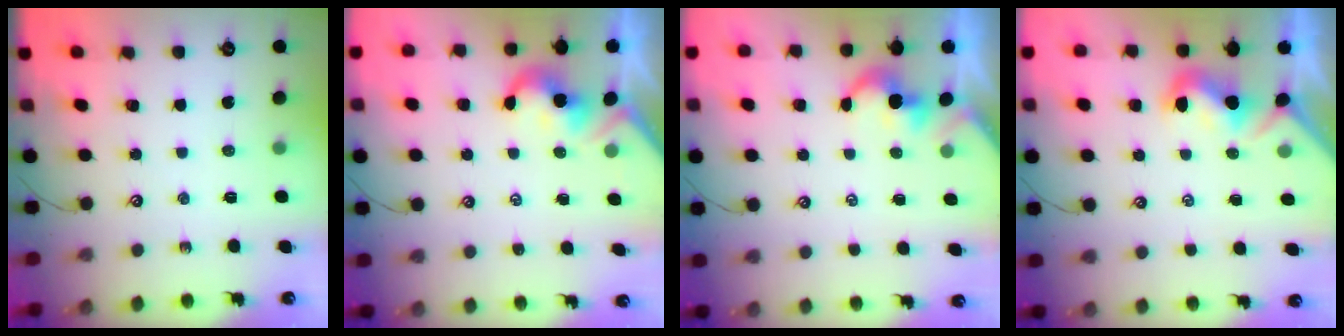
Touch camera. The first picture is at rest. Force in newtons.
{"total": 2.1, "press": 2.0, "slide": 0.5}
{"total": 2.9, "press": 2.9, "slide": 0.2}
{"total": 1.0, "press": 0.8, "slide": 0.5}